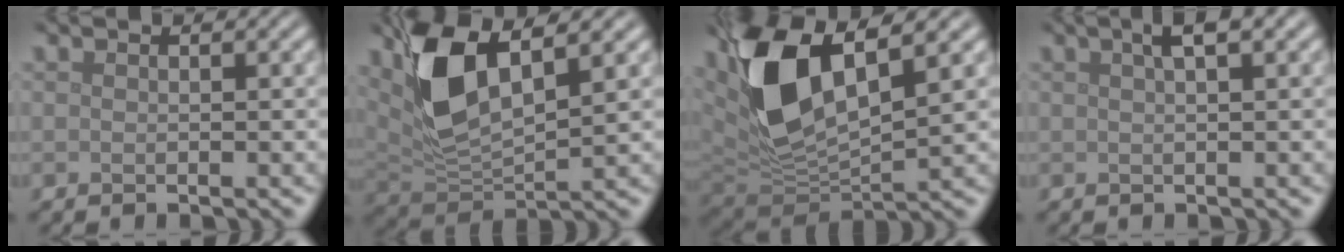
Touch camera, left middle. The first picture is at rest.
{"total": 7.3, "force": [3.1, 3.0, 5.9], "torque": [-0.127, -0.003, 0.059]}
{"total": 10.9, "force": [3.9, 5.4, 8.6], "torque": [-0.195, -0.005, 0.080]}
{"total": 2.5, "force": [1.3, 0.5, 2.1], "torque": [-0.024, 0.011, 0.017]}